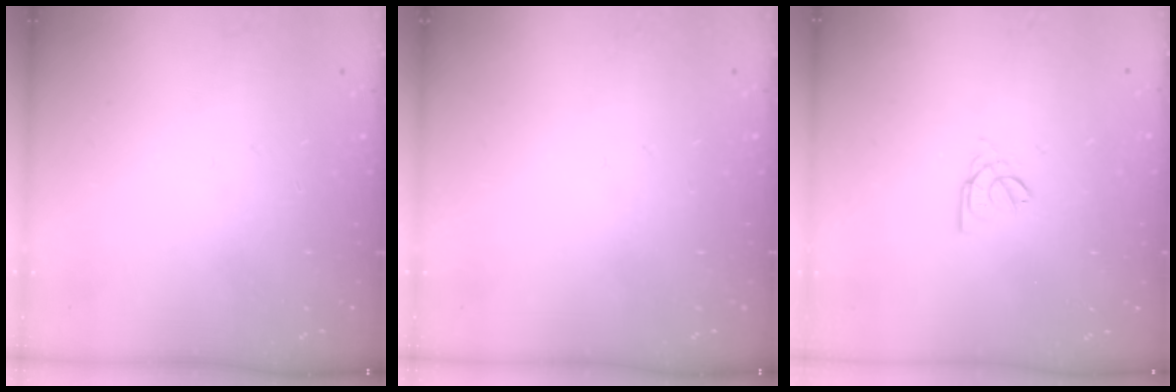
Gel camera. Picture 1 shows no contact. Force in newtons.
{"total": 0.0}
{"total": 2.5, "press": 2.5, "slide": 0.5}